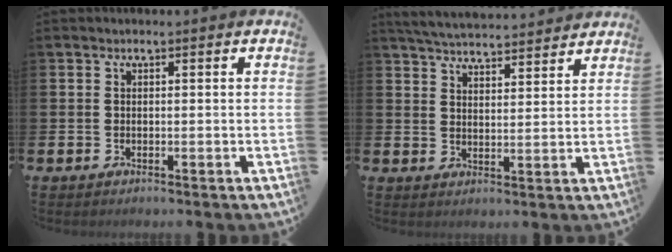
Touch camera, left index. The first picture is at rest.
{"total": 5.3, "force": [5.2, 0.3, 0.5], "torque": [-0.035, -0.030, 0.096]}